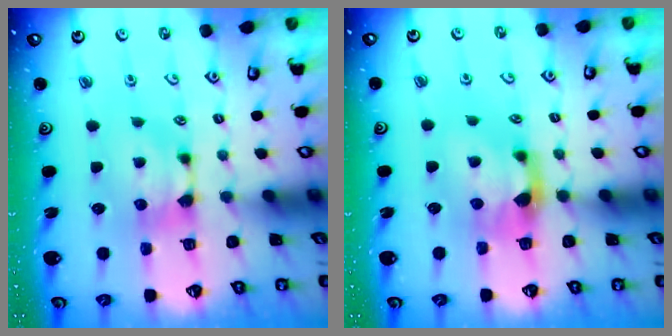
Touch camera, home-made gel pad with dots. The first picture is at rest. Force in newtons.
{"total": 2.4, "press": 2.0, "slide": 1.3}